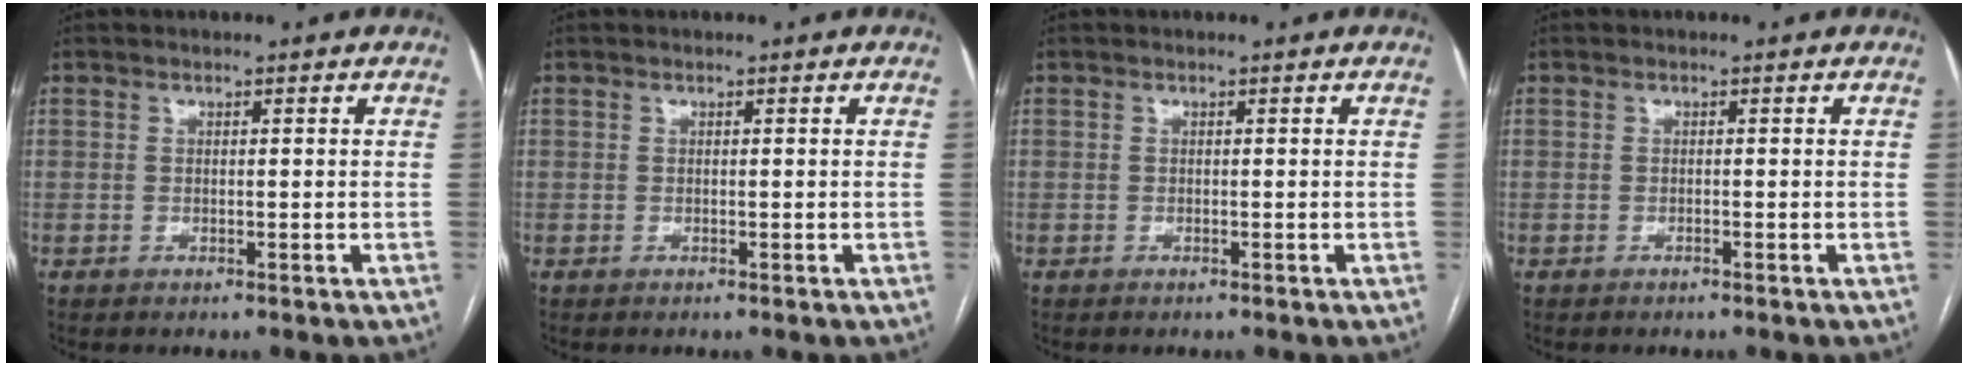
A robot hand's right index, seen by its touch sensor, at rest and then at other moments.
{"total": 0.0}
{"total": 0.0}
{"total": 0.0}